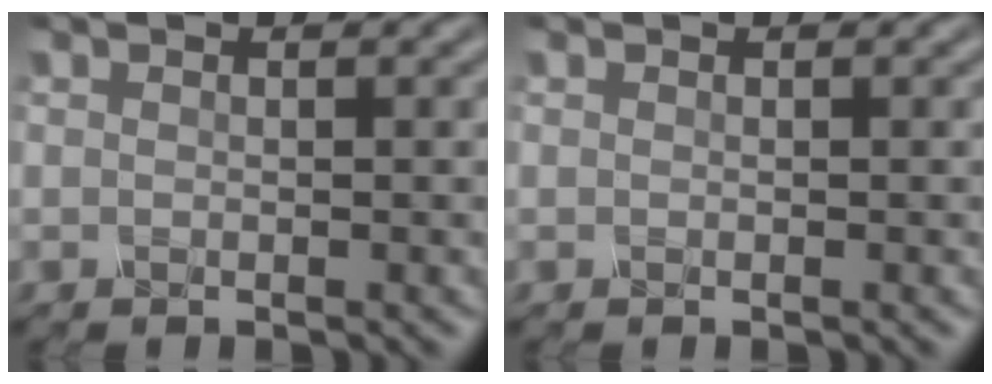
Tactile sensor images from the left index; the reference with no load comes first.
{"total": 0.0}